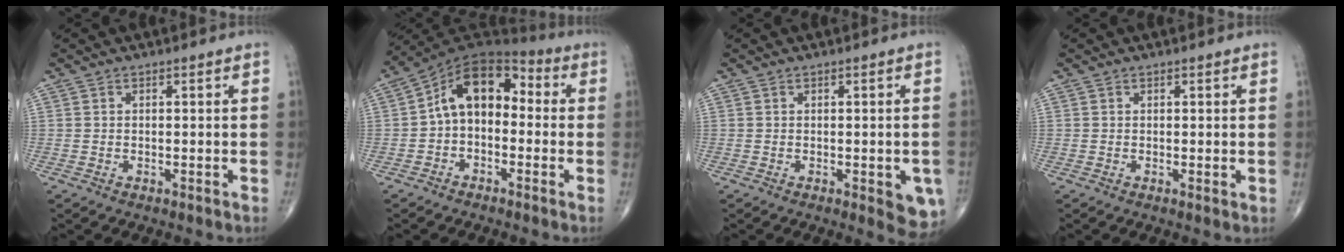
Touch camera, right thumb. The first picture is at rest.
{"total": 11.9, "force": [-0.1, 7.9, 8.9], "torque": [-0.113, 0.046, -0.021]}
{"total": 6.1, "force": [-1.8, 2.2, 5.4], "torque": [-0.046, -0.010, -0.015]}
{"total": 0.6, "force": [0.2, 0.2, 0.6], "torque": [-0.012, -0.003, 0.002]}